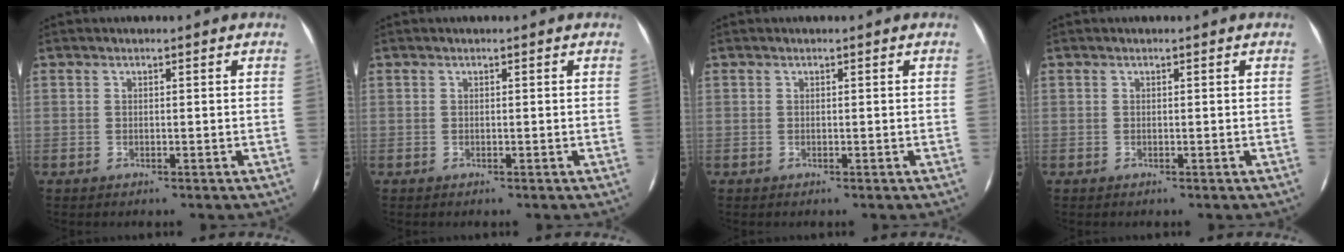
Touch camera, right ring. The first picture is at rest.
{"total": 0.0}
{"total": 0.0}
{"total": 0.0}